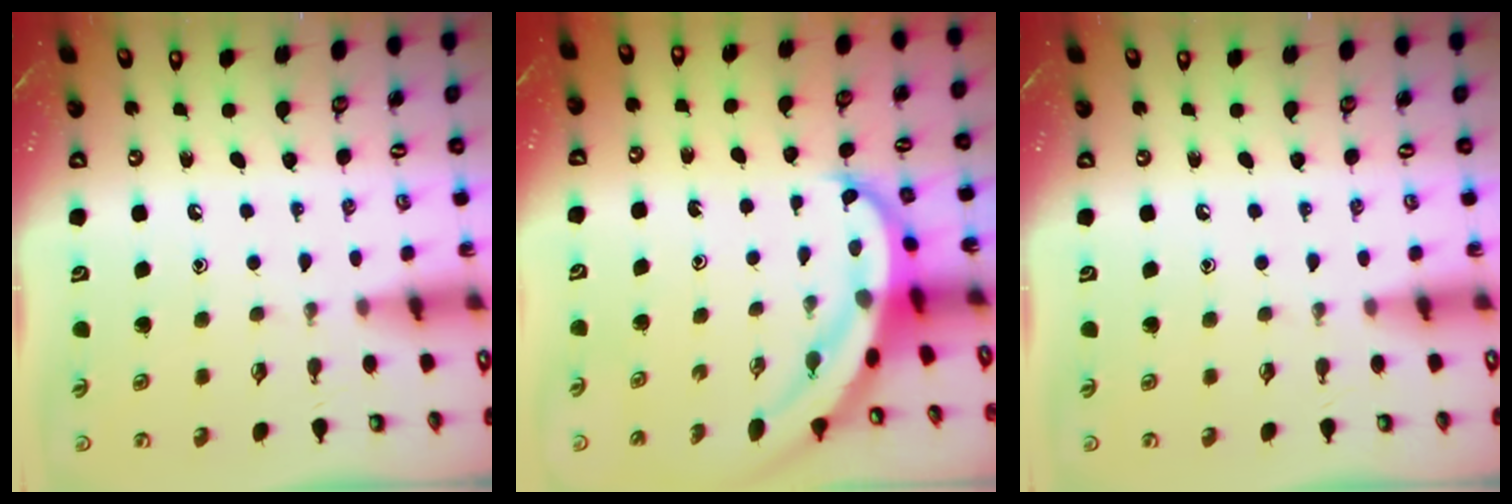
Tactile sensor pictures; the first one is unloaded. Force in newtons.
{"total": 6.7, "press": 6.7, "slide": 0.8}
{"total": 0.0}